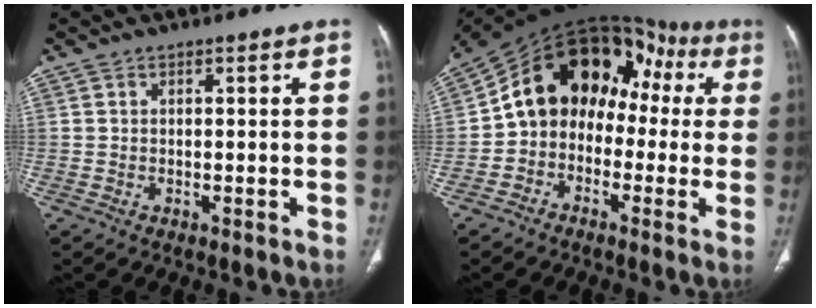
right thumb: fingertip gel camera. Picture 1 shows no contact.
{"total": 17.5, "force": [0.9, 13.0, 11.6], "torque": [-0.128, 0.073, 0.000]}